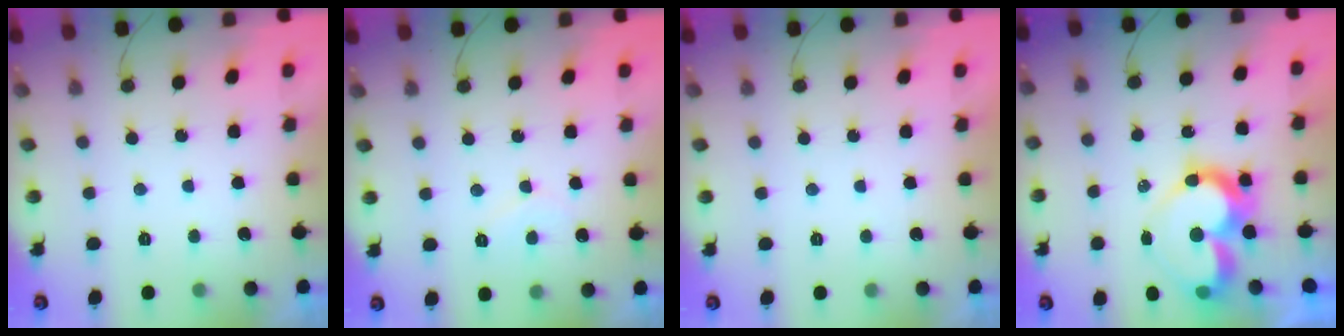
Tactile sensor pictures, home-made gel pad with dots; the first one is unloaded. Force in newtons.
{"total": 4.8, "press": 4.8, "slide": 0.5}
{"total": 1.7, "press": 1.7, "slide": 0.1}
{"total": 11.7, "press": 11.7, "slide": 0.9}